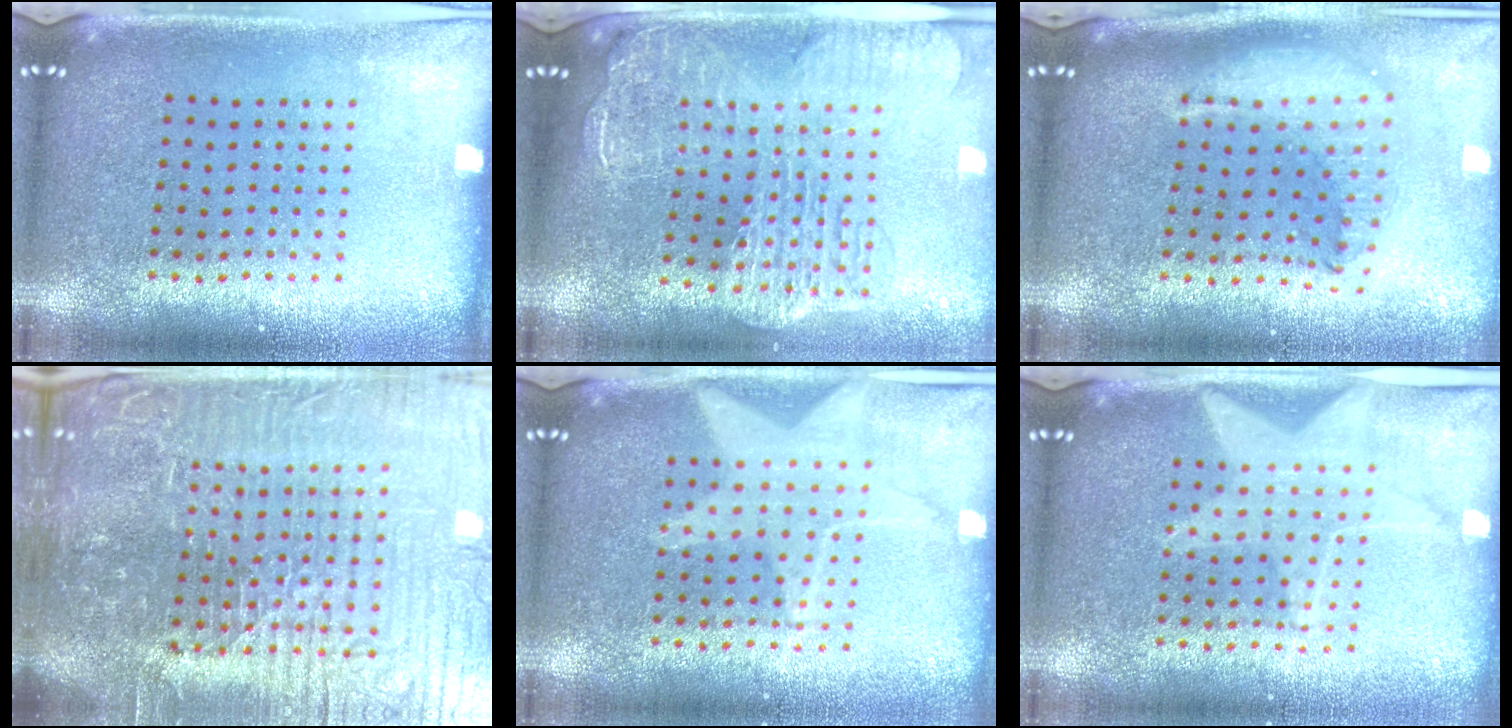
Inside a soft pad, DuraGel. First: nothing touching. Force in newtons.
{"total": 2.9, "press": 2.4, "slide": 1.7}
{"total": 2.3, "press": 1.7, "slide": 1.5}
{"total": 7.9, "press": 7.0, "slide": 3.6}
{"total": 1.0, "press": 1.0, "slide": 0.1}
{"total": 1.5, "press": 1.5, "slide": 0.3}